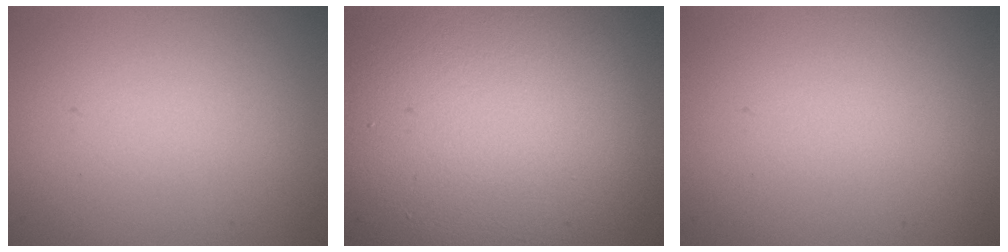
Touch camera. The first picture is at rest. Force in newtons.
{"total": 15.7, "press": 15.7, "slide": 1.3}
{"total": 0.0}